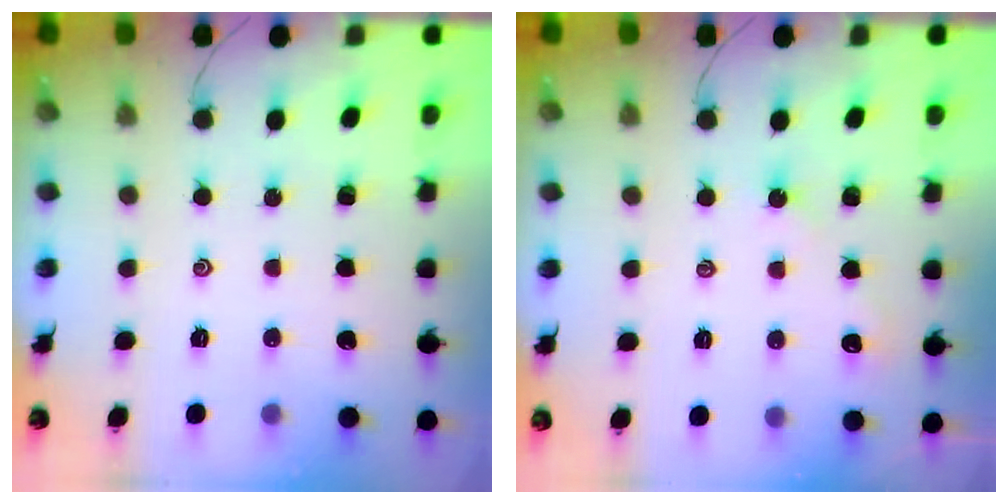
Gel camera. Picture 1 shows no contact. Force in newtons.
{"total": 3.1, "press": 3.1, "slide": 0.6}